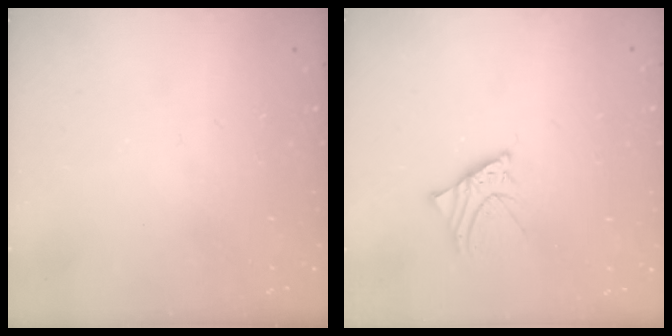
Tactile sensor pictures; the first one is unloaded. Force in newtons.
{"total": 2.7, "press": 2.7, "slide": 0.4}